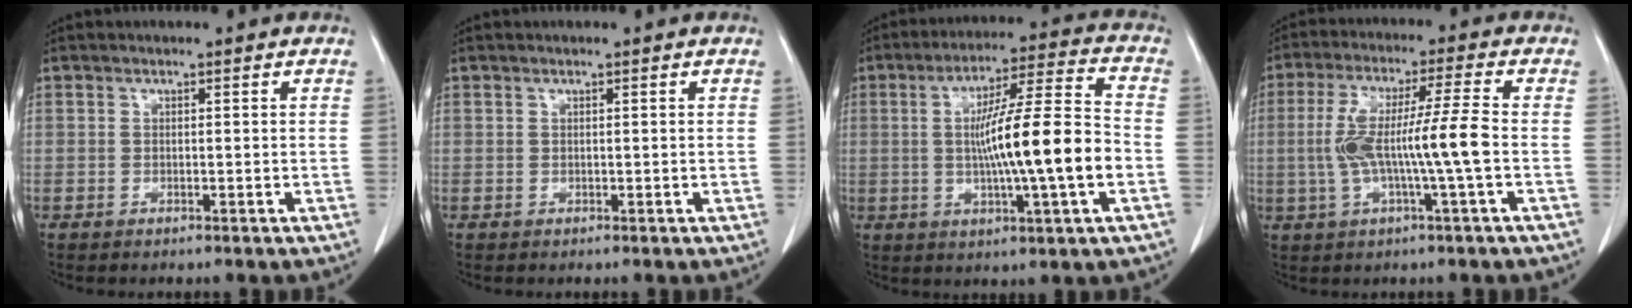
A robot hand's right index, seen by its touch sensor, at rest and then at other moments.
{"total": 0.0}
{"total": 15.3, "force": [-1.9, 0.1, 15.2], "torque": [-0.253, 0.004, -0.034]}
{"total": 10.1, "force": [-1.2, -0.6, 10.0], "torque": [-0.198, 0.016, -0.021]}